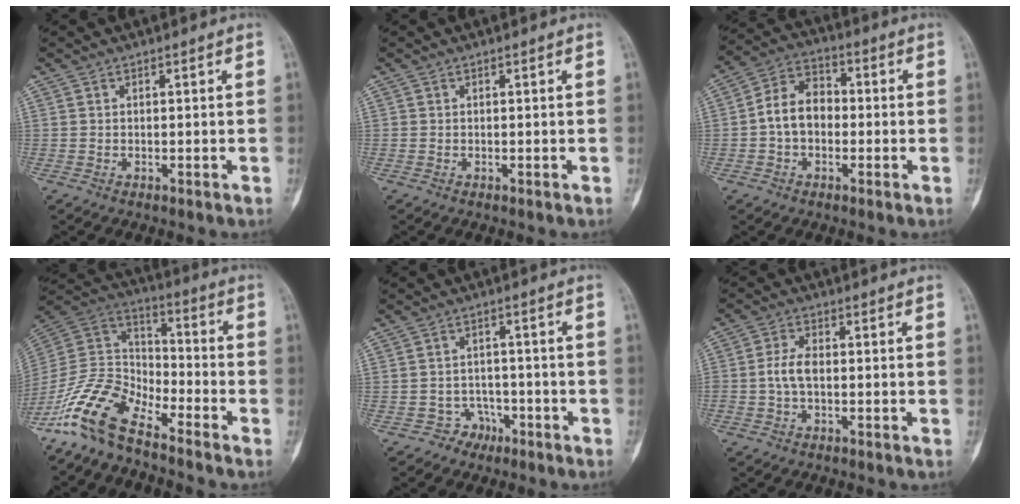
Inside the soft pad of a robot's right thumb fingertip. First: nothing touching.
{"total": 0.0}
{"total": 8.7, "force": [-0.9, 6.4, 5.9], "torque": [-0.087, 0.031, -0.030]}
{"total": 12.9, "force": [-10.1, 4.9, 6.4], "torque": [-0.116, 0.081, -0.207]}
{"total": 3.6, "force": [-2.2, 2.9, 0.0], "torque": [0.023, 0.025, -0.034]}
{"total": 4.2, "force": [-0.4, 2.4, 3.5], "torque": [-0.076, 0.011, -0.011]}